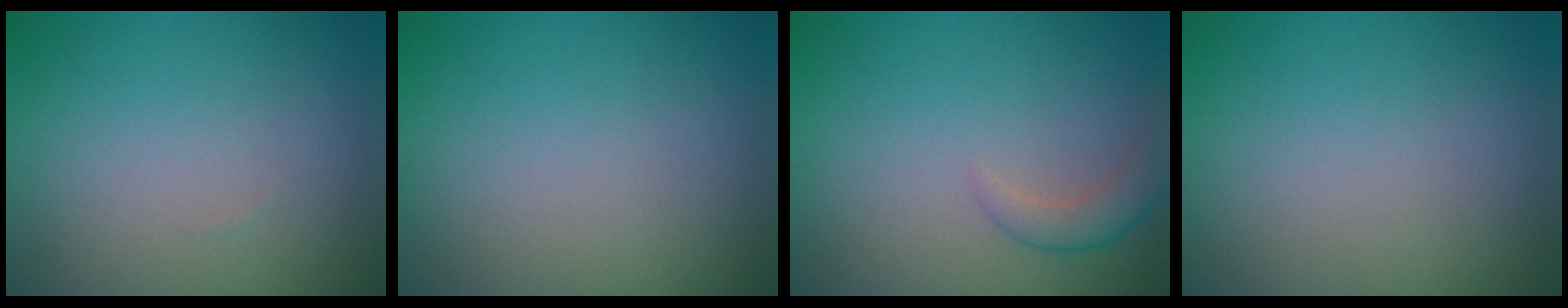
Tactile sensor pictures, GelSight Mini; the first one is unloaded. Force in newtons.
{"total": 0.0}
{"total": 2.6, "press": 2.6, "slide": 0.2}
{"total": 0.0}